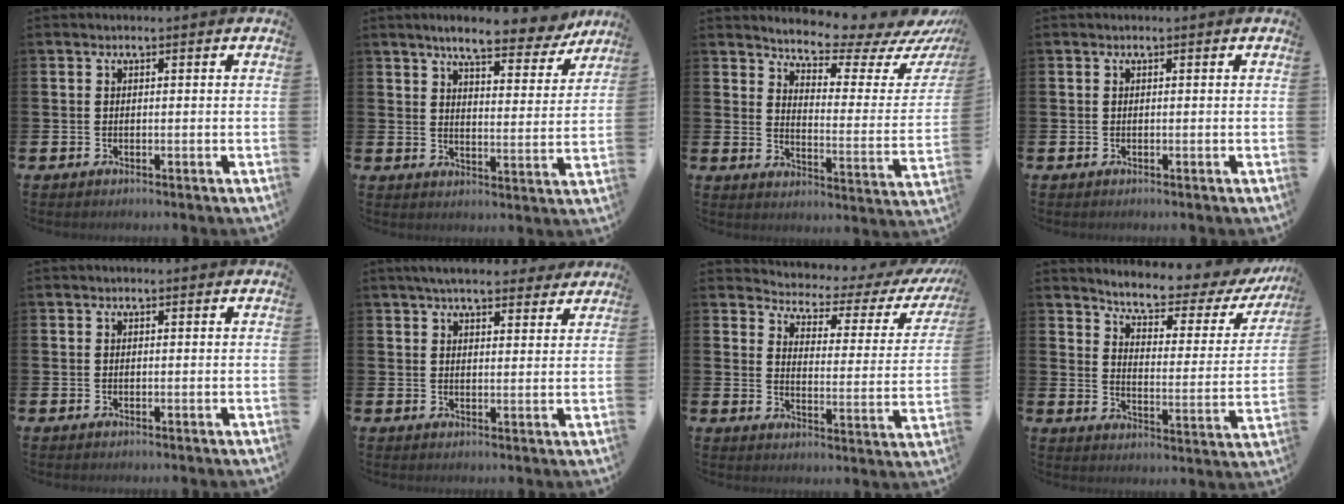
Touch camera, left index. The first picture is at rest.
{"total": 7.9, "force": [7.1, 1.6, 3.1], "torque": [-0.066, -0.036, 0.121]}
{"total": 6.6, "force": [6.4, 0.6, 1.6], "torque": [-0.050, -0.060, 0.105]}
{"total": 0.0}
{"total": 0.0}
{"total": 5.6, "force": [5.1, 1.3, 1.9], "torque": [-0.041, -0.013, 0.092]}
{"total": 3.4, "force": [3.0, 1.4, 0.9], "torque": [-0.036, -0.030, 0.040]}
{"total": 5.7, "force": [5.2, 1.0, 2.1], "torque": [-0.063, -0.042, 0.081]}